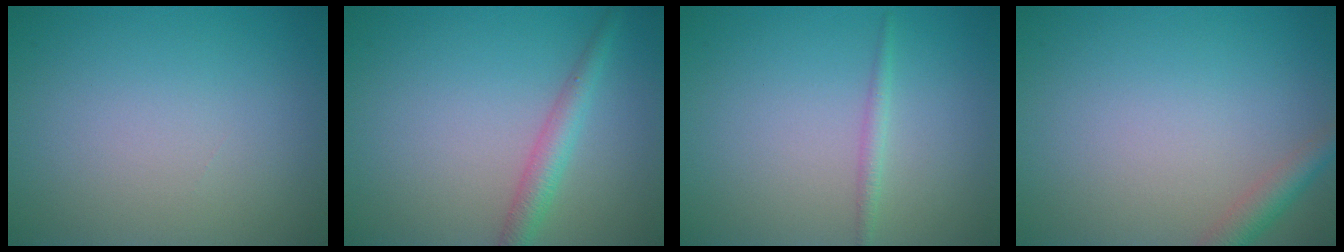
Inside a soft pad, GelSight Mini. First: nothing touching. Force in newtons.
{"total": 2.6, "press": 2.6, "slide": 0.1}
{"total": 1.1, "press": 1.1, "slide": 0.1}
{"total": 2.3, "press": 2.3, "slide": 0.1}